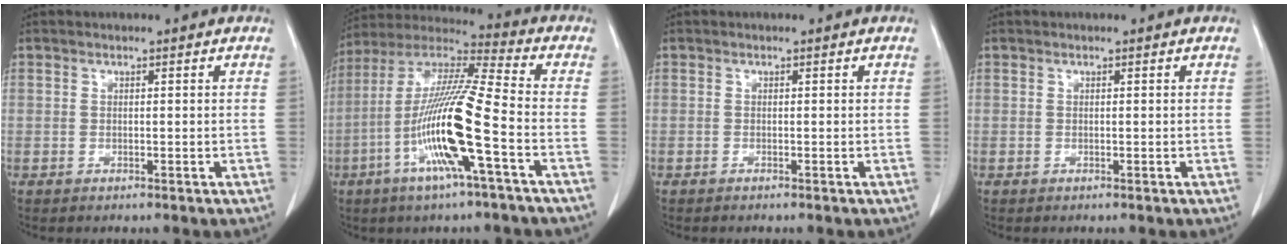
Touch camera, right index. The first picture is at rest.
{"total": 16.7, "force": [-5.3, -0.1, 15.9], "torque": [-0.320, -0.006, -0.108]}
{"total": 0.0}
{"total": 0.0}